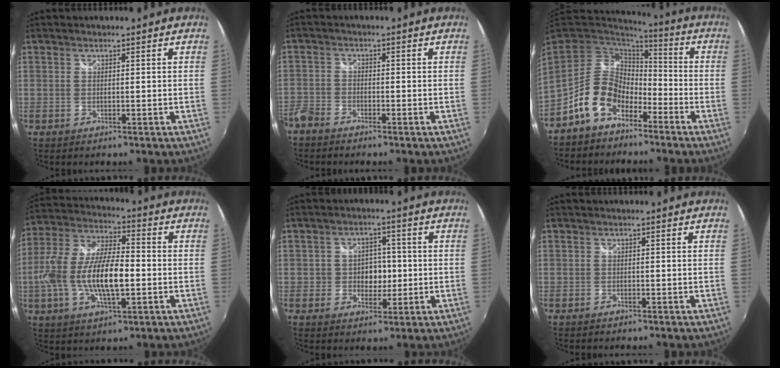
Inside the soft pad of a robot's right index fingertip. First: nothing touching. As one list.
[{"total": 4.9, "force": [-4.1, 2.4, 1.4], "torque": [-0.046, -0.011, -0.086]}, {"total": 12.0, "force": [-6.8, 8.0, 5.8], "torque": [-0.124, 0.024, -0.118]}, {"total": 15.9, "force": [-3.1, 5.8, 14.5], "torque": [-0.287, -0.004, -0.057]}, {"total": 5.2, "force": [-0.6, 4.4, 2.7], "torque": [-0.042, 0.006, -0.007]}, {"total": 0.7, "force": [-0.6, 0.4, 0.1], "torque": [-0.005, -0.002, -0.013]}]